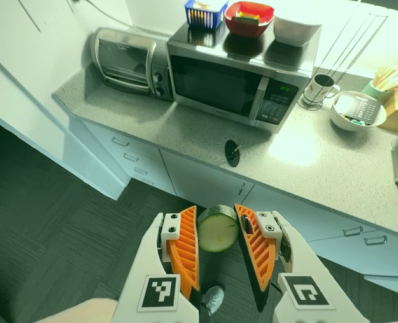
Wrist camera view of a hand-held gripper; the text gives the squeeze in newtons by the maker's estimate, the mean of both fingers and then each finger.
{"total": 9.9, "left": 10.2, "right": 9.6}